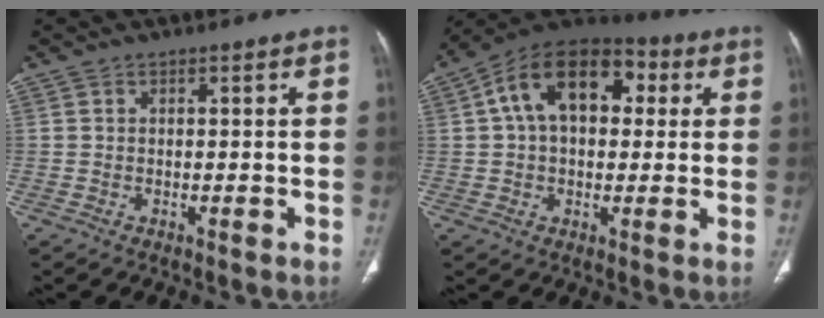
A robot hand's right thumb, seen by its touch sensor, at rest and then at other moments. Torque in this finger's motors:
{"motor_torque": [1.10, 3.42, 1.61, -0.12, 0.12]}